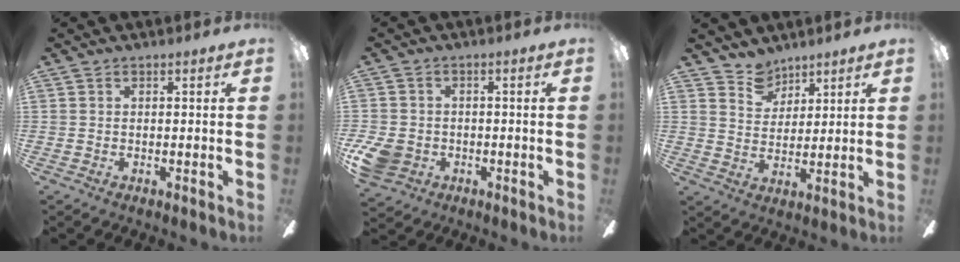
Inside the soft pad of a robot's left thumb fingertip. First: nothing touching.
{"total": 6.7, "force": [-2.4, 5.4, 3.3], "torque": [-0.077, 0.014, -0.047]}
{"total": 6.7, "force": [5.7, 3.5, 0.3], "torque": [-0.009, -0.034, 0.106]}